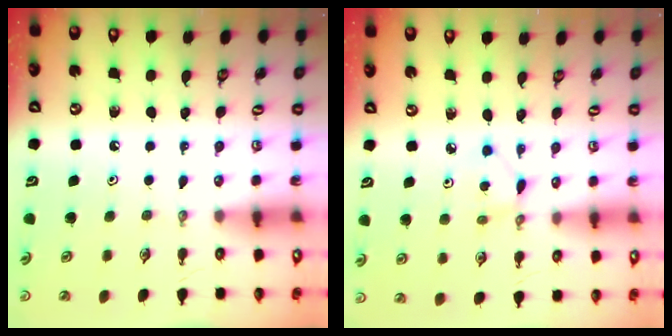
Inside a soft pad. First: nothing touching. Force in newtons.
{"total": 1.9, "press": 1.9, "slide": 0.2}